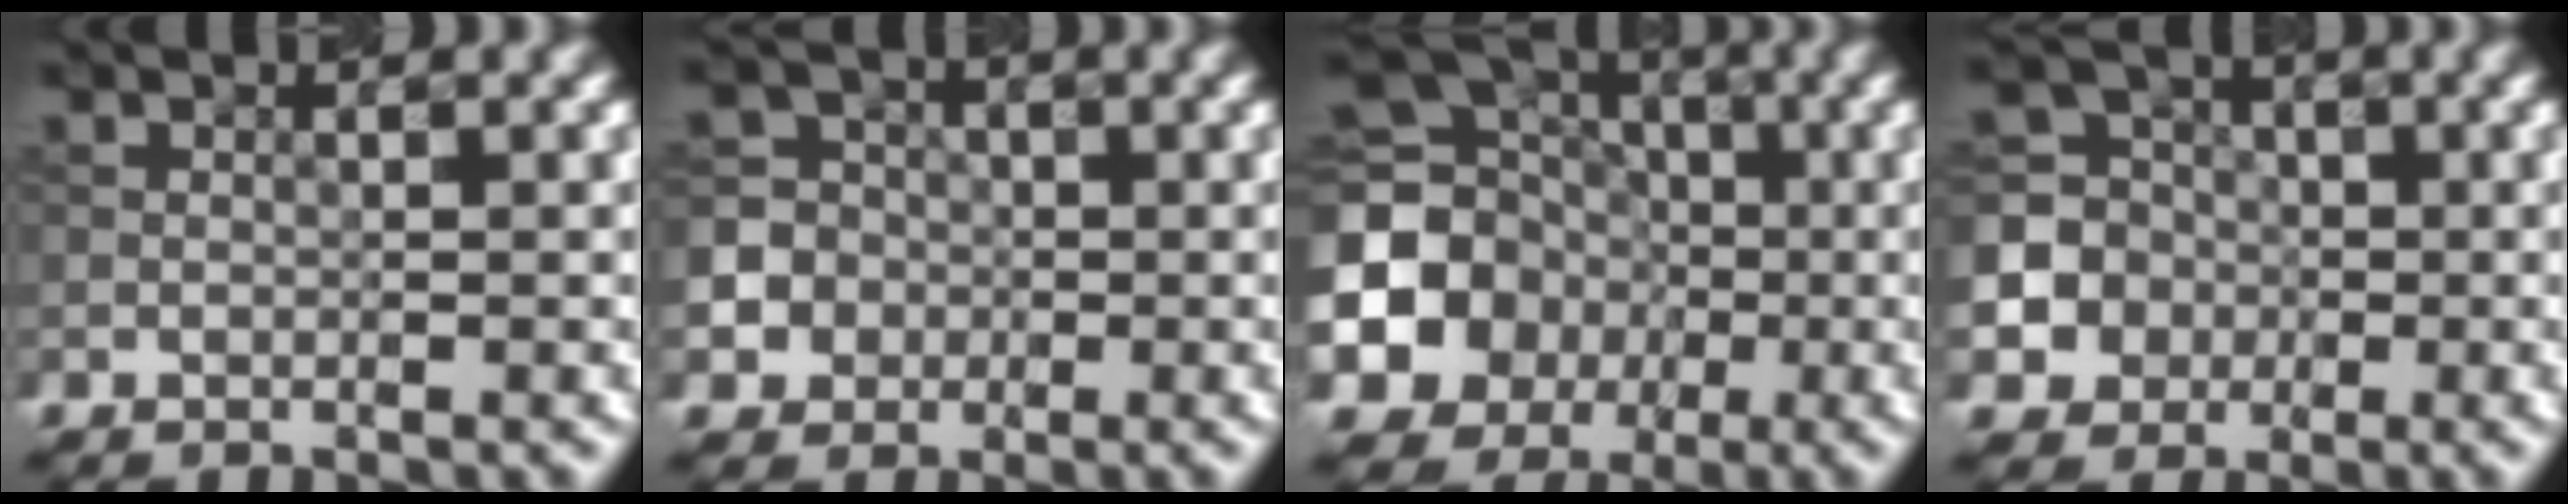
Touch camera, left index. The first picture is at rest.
{"total": 7.6, "force": [-2.7, 7.0, 1.3], "torque": [-0.026, -0.004, -0.070]}
{"total": 15.2, "force": [-2.4, 13.7, 6.1], "torque": [-0.159, -0.010, -0.075]}
{"total": 6.2, "force": [-1.4, 6.0, 1.0], "torque": [-0.020, 0.011, -0.045]}